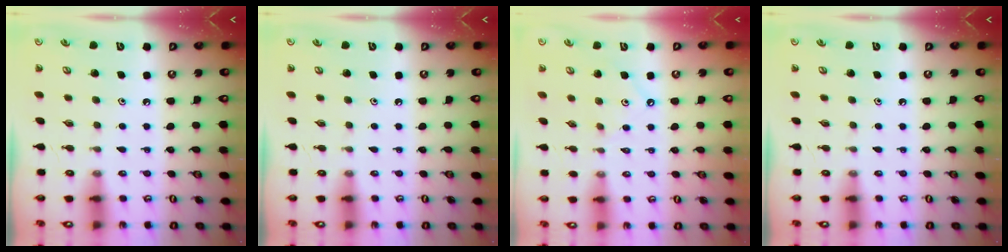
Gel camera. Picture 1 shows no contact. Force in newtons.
{"total": 0.0}
{"total": 1.6, "press": 1.6, "slide": 0.1}
{"total": 0.0}